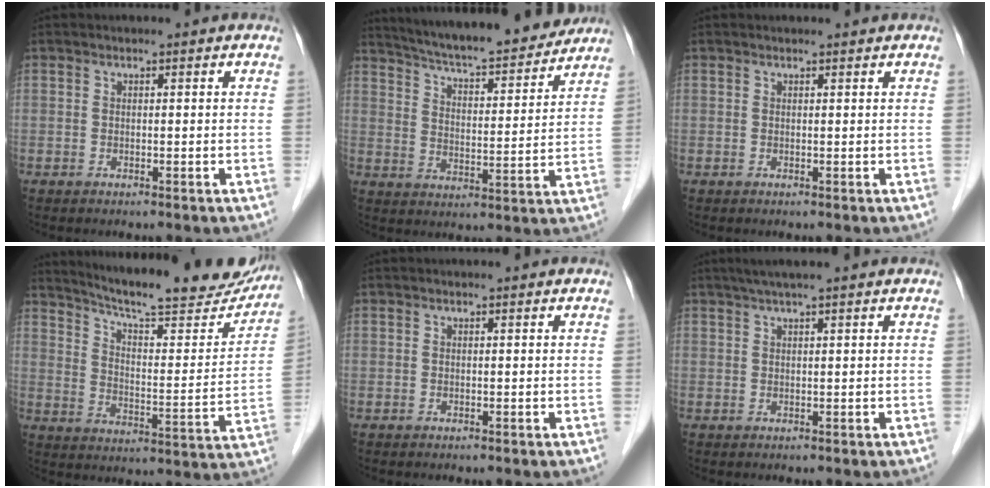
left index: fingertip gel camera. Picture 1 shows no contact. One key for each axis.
{"total": 19.1, "fx": 17.6, "fy": 2.2, "fz": 7.2, "tx": -0.116, "ty": 0.000, "tz": 0.252}
{"total": 0.8, "fx": 0.8, "fy": -0.1, "fz": 0.1, "tx": -0.009, "ty": 0.000, "tz": 0.010}
{"total": 23.4, "fx": 21.2, "fy": 3.2, "fz": 9.4, "tx": -0.140, "ty": -0.041, "tz": 0.284}
{"total": 0.0}
{"total": 4.0, "fx": 3.0, "fy": -0.6, "fz": 2.5, "tx": -0.039, "ty": 0.027, "tz": 0.054}